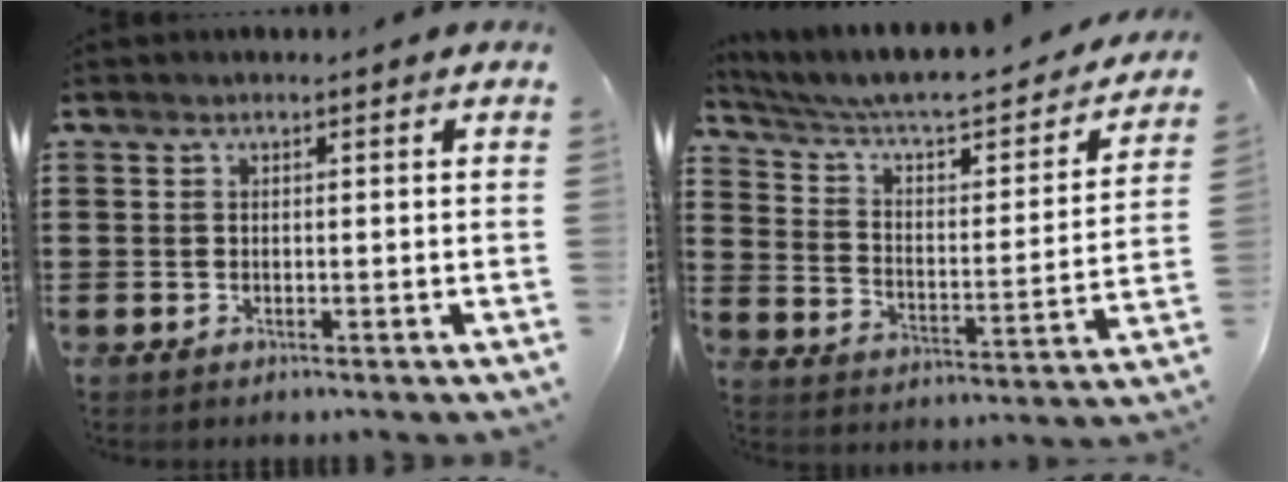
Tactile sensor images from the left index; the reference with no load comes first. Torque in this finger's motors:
{"motor_torque": [1.15, -0.99, 0.50, 0.21]}